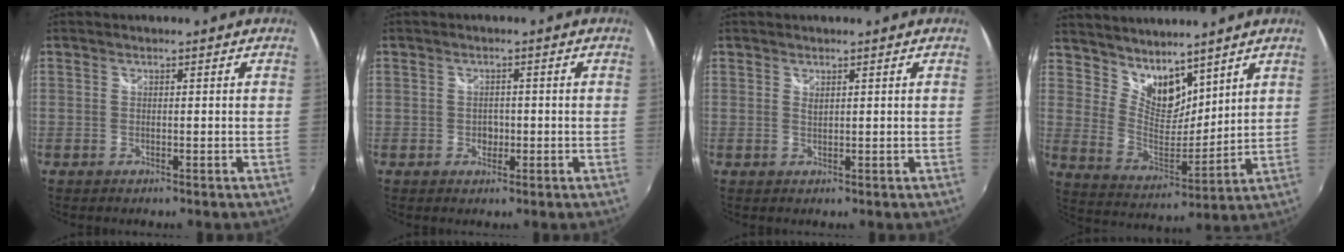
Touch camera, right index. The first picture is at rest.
{"total": 2.3, "force": [-0.5, 2.0, 1.0], "torque": [-0.014, 0.001, -0.008]}
{"total": 0.7, "force": [0.5, 0.3, 0.4], "torque": [-0.007, 0.001, 0.009]}
{"total": 10.7, "force": [8.7, 4.7, 4.2], "torque": [-0.076, -0.003, 0.170]}